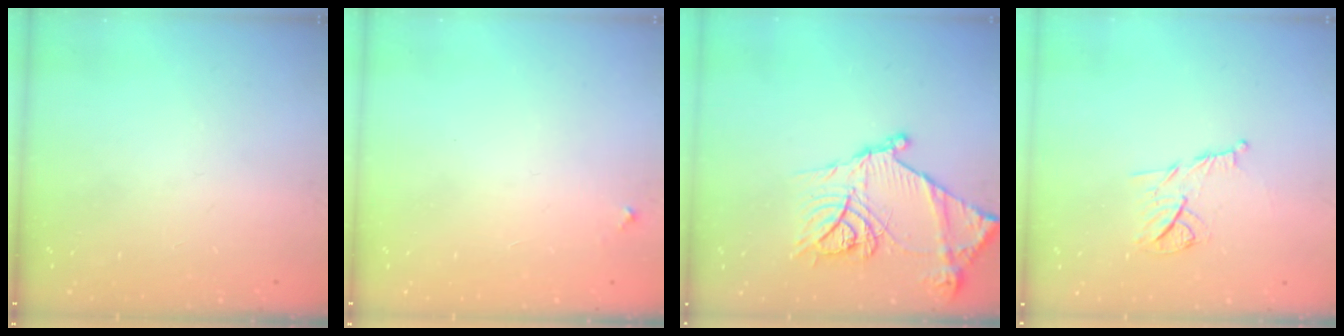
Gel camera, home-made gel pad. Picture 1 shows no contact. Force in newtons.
{"total": 3.3, "press": 3.2, "slide": 0.3}
{"total": 18.1, "press": 18.1, "slide": 1.2}
{"total": 8.6, "press": 8.6, "slide": 0.7}